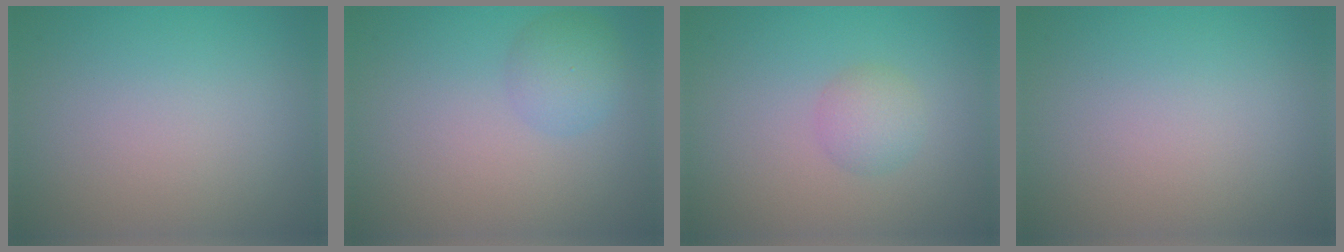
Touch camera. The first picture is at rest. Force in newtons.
{"total": 2.5, "press": 2.5, "slide": 0.1}
{"total": 2.0, "press": 2.0, "slide": 0.2}
{"total": 0.0}